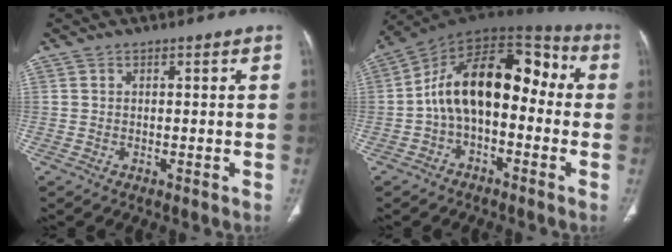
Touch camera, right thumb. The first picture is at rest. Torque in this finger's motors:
{"motor_torque": [2.45, 2.56, 1.83, -0.58, 0.22]}